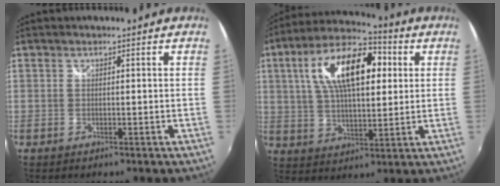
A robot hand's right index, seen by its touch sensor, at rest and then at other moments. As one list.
[{"total": 17.7, "force": [4.7, 8.0, 15.0], "torque": [-0.274, 0.033, 0.077]}]